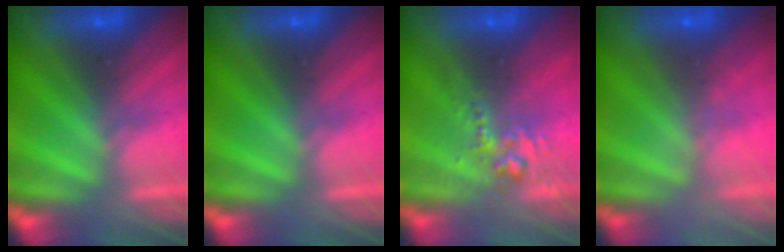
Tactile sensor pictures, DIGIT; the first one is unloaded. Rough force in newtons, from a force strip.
{"total": 0.0}
{"total": 2.5}
{"total": 1.8}